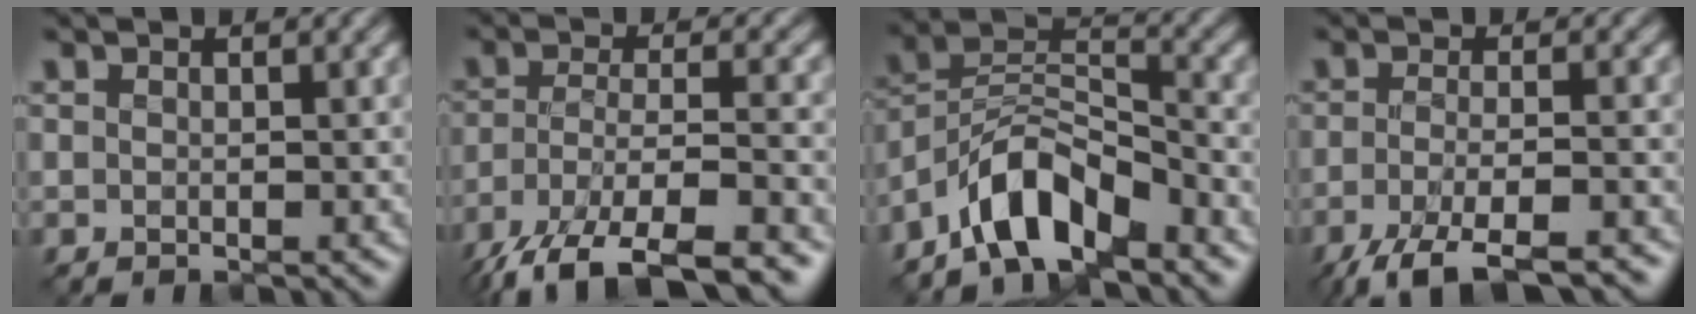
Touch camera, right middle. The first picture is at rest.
{"total": 11.4, "force": [-8.5, 3.4, 6.8], "torque": [-0.136, -0.010, -0.146]}
{"total": 6.5, "force": [-5.1, 2.3, 3.2], "torque": [-0.051, 0.012, -0.101]}
{"total": 7.6, "force": [-5.4, 1.9, 5.0], "torque": [-0.086, -0.009, -0.092]}